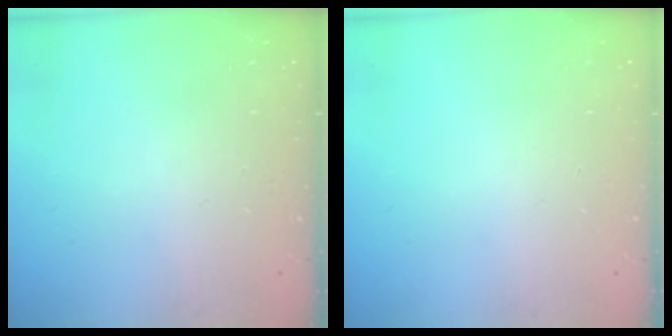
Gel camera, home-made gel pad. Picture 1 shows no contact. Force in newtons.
{"total": 0.0}